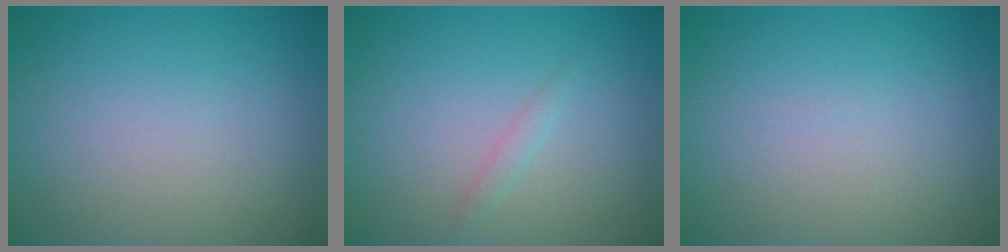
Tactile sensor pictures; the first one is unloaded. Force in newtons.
{"total": 0.8, "press": 0.8, "slide": 0.0}
{"total": 0.0}